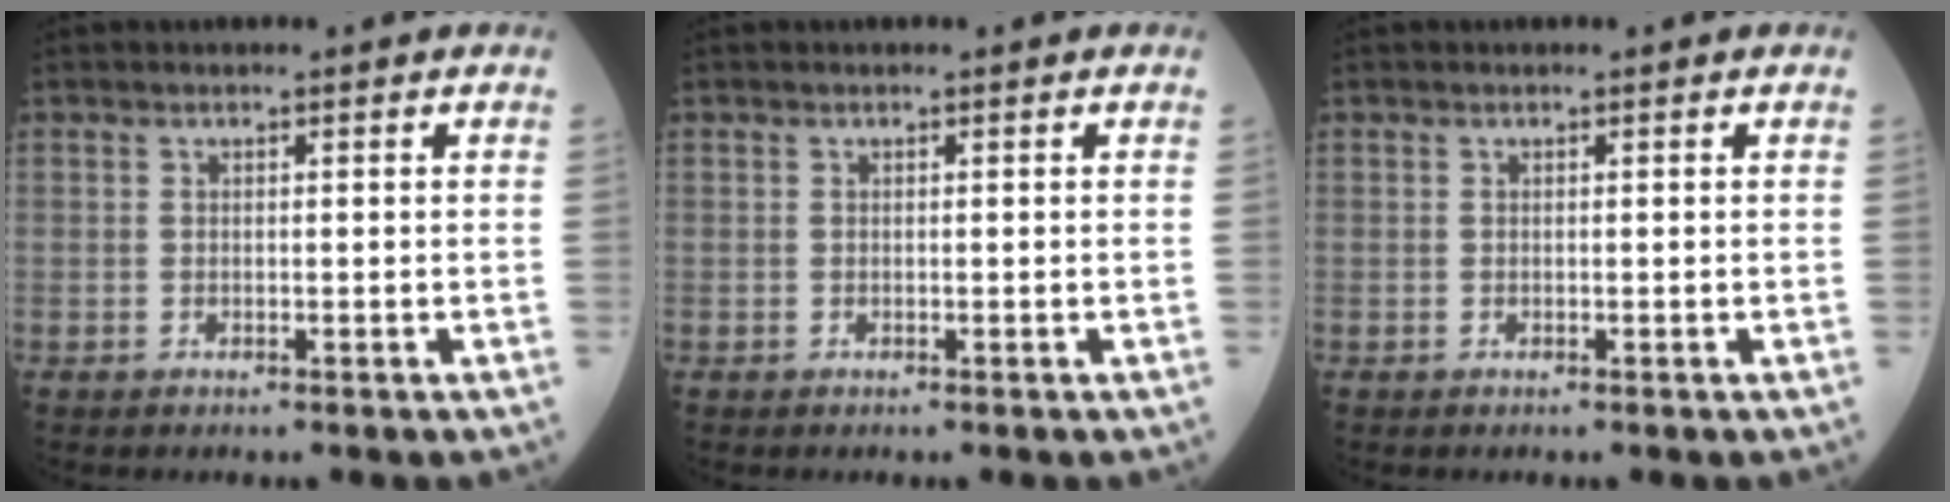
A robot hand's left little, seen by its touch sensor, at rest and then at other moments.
{"total": 0.0}
{"total": 0.0}